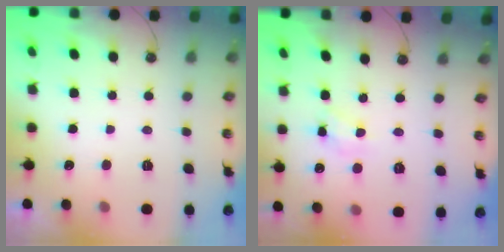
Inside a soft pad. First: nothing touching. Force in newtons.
{"total": 6.7, "press": 6.6, "slide": 0.5}